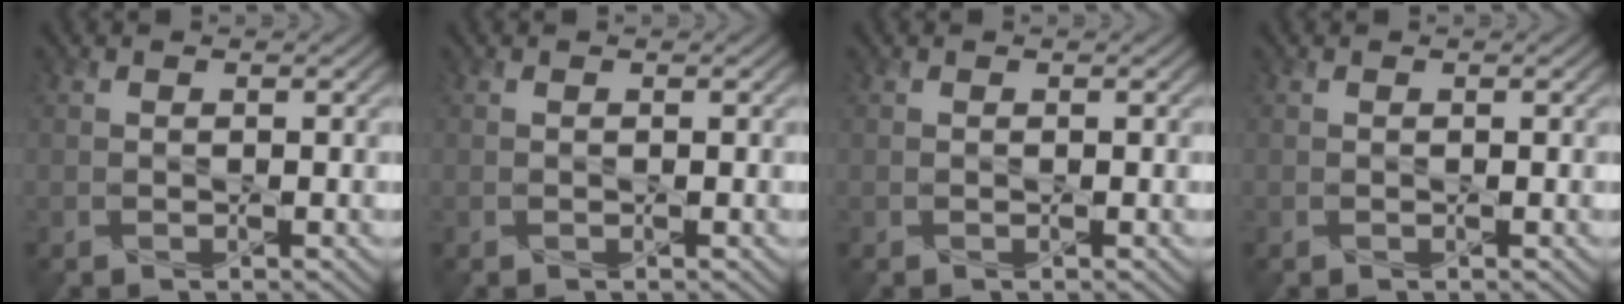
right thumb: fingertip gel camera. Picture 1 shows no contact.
{"total": 0.0}
{"total": 0.0}
{"total": 0.0}